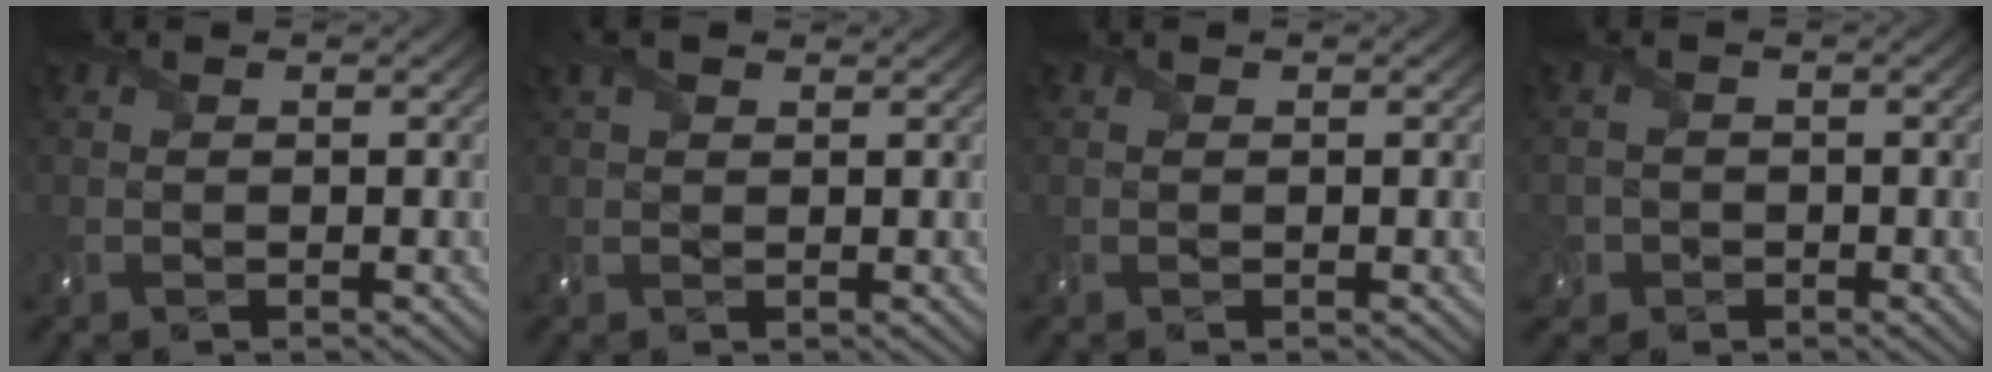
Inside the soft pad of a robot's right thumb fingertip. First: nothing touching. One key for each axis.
{"total": 3.2, "fx": 1.8, "fy": 1.7, "fz": 2.1, "tx": -0.060, "ty": 0.016, "tz": 0.033}
{"total": 0.0}
{"total": 2.5, "fx": -1.3, "fy": 2.1, "fz": 0.2, "tx": -0.009, "ty": -0.003, "tz": -0.028}